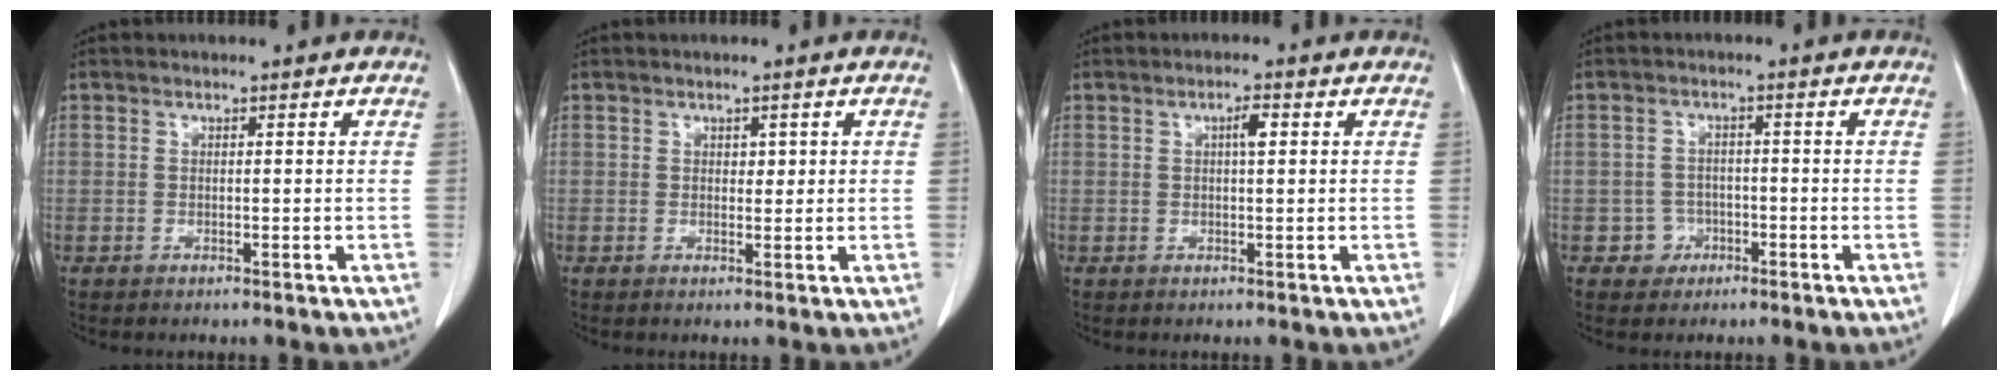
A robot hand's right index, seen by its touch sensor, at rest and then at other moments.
{"total": 1.4, "force": [0.4, 0.9, 1.0], "torque": [-0.010, -0.001, 0.007]}
{"total": 2.0, "force": [0.5, 0.3, 1.9], "torque": [-0.034, 0.003, 0.009]}
{"total": 3.0, "force": [-1.3, 2.6, -0.1], "torque": [0.012, 0.015, -0.020]}